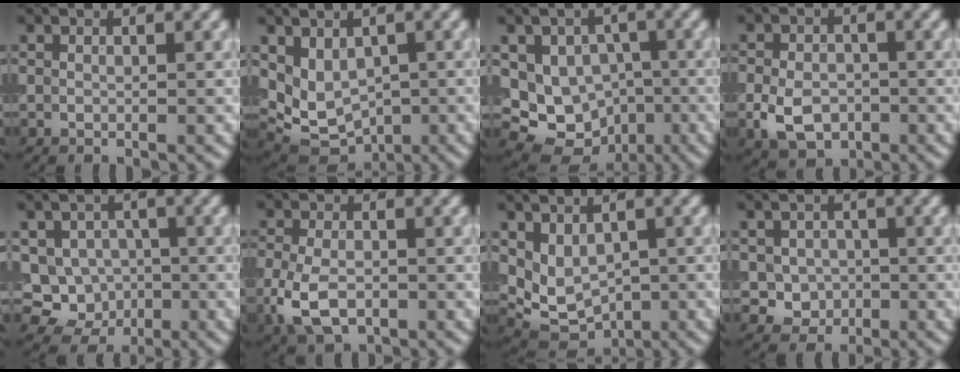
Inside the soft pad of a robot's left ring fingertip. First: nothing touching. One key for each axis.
{"total": 4.8, "fx": 0.8, "fy": 3.6, "fz": 3.1, "tx": -0.057, "ty": -0.016, "tz": 0.023}
{"total": 10.0, "fx": -1.6, "fy": 8.7, "fz": 4.8, "tx": -0.063, "ty": -0.003, "tz": -0.036}
{"total": 5.0, "fx": -1.7, "fy": 3.5, "fz": 3.1, "tx": -0.062, "ty": -0.006, "tz": -0.036}
{"total": 6.5, "fx": -1.1, "fy": 6.1, "fz": 2.1, "tx": -0.020, "ty": 0.012, "tz": -0.042}
{"total": 5.0, "fx": -1.8, "fy": 3.0, "fz": 3.5, "tx": -0.083, "ty": -0.010, "tz": -0.039}
{"total": 4.2, "fx": 0.8, "fy": 3.1, "fz": 2.8, "tx": -0.051, "ty": -0.014, "tz": 0.022}
{"total": 3.0, "fx": -0.3, "fy": 2.8, "fz": 1.1, "tx": -0.002, "ty": -0.004, "tz": -0.013}